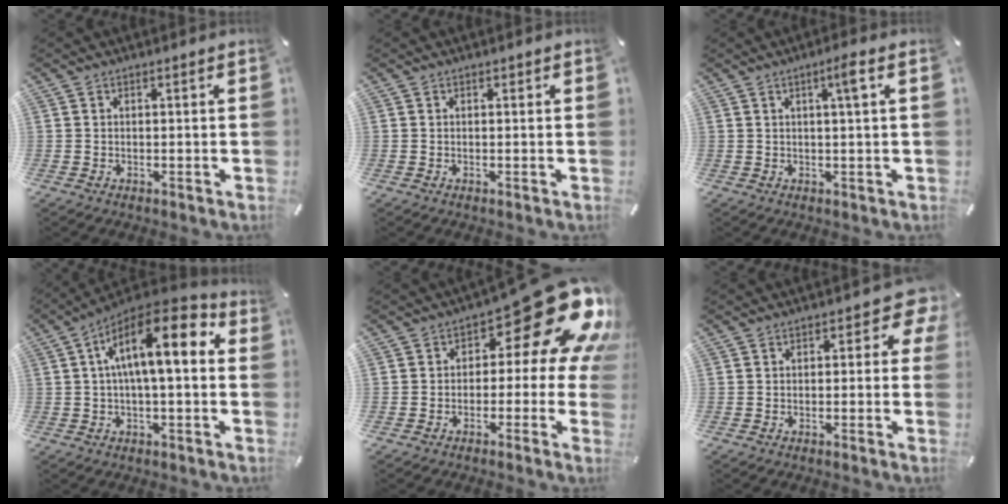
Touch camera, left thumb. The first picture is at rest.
{"total": 0.0}
{"total": 3.6, "force": [1.3, -0.1, 3.3], "torque": [-0.059, -0.005, 0.018]}
{"total": 15.0, "force": [3.0, 5.6, 13.6], "torque": [-0.228, -0.015, 0.047]}
{"total": 20.4, "force": [9.5, 8.8, 15.8], "torque": [-0.198, -0.062, 0.158]}
{"total": 5.6, "force": [1.0, 3.4, 4.4], "torque": [-0.053, -0.002, 0.011]}